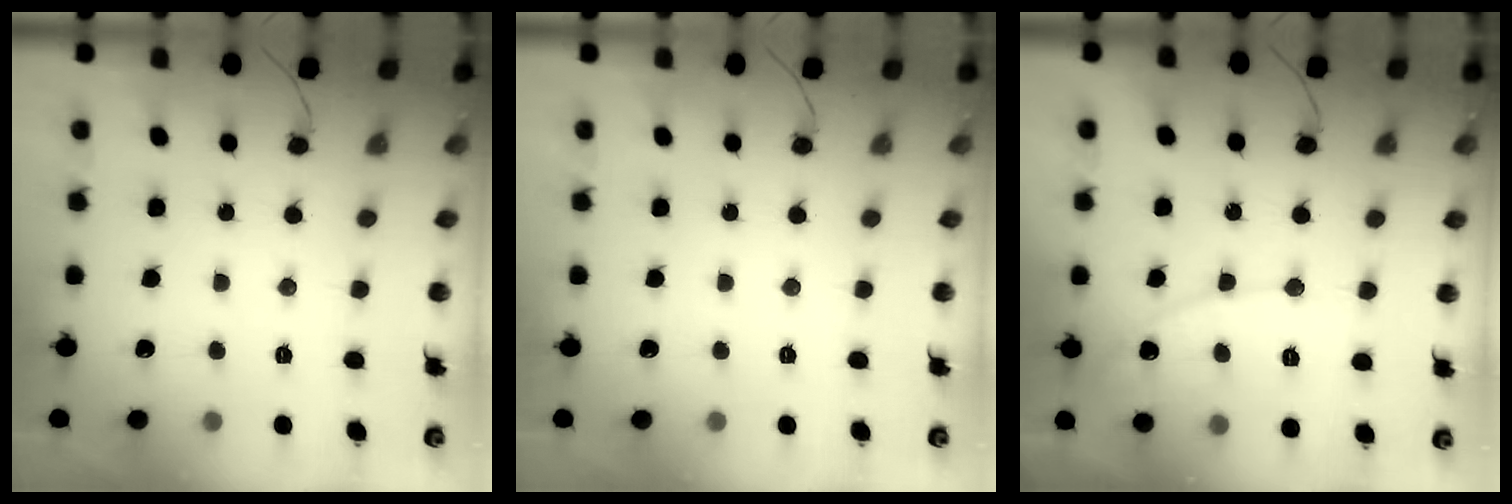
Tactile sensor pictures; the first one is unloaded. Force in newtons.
{"total": 0.0}
{"total": 9.2, "press": 9.2, "slide": 0.9}